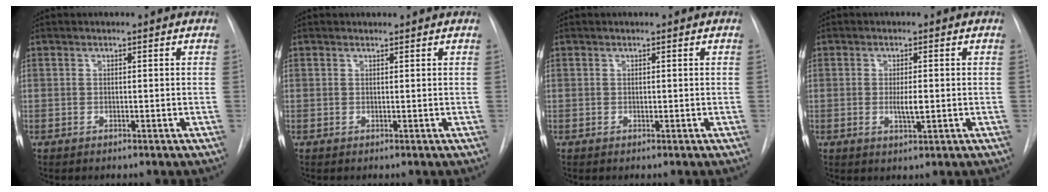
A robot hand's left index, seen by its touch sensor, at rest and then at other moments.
{"total": 1.0, "force": [1.0, 0.2, 0.0], "torque": [-0.008, 0.005, 0.013]}
{"total": 0.0}
{"total": 2.9, "force": [-0.2, 0.7, 2.8], "torque": [-0.052, -0.004, -0.002]}